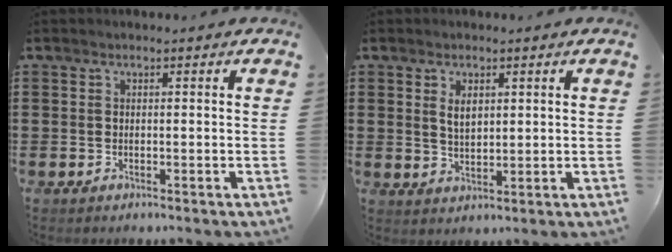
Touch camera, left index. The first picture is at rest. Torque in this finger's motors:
{"motor_torque": [0.57, 0.55, 0.38, 0.08]}